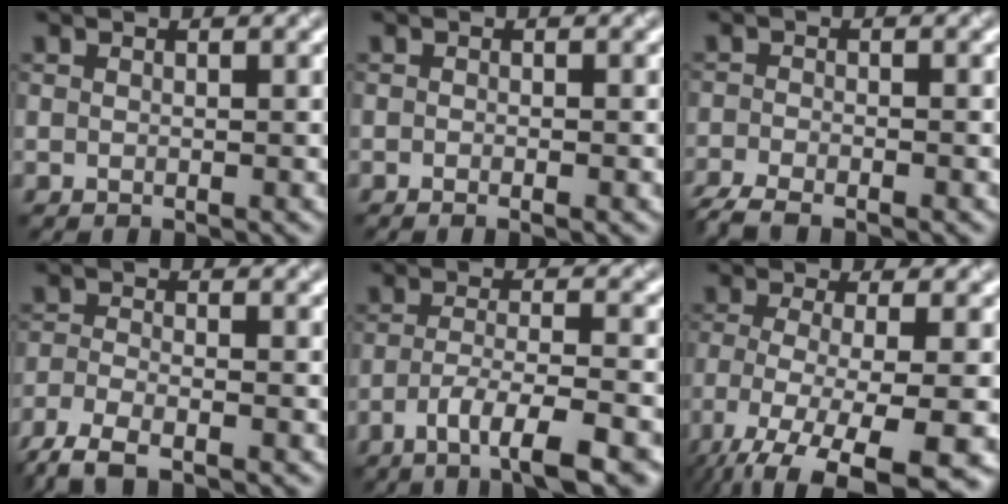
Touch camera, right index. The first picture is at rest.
{"total": 0.6, "force": [-0.4, -0.2, 0.4], "torque": [-0.005, -0.003, -0.006]}
{"total": 3.3, "force": [-2.8, 0.5, 1.6], "torque": [-0.036, -0.011, -0.065]}
{"total": 4.1, "force": [-3.4, 0.8, 2.1], "torque": [-0.047, -0.012, -0.077]}
{"total": 6.4, "force": [-3.9, 1.2, 5.0], "torque": [-0.081, 0.001, -0.066]}
{"total": 12.0, "force": [-7.8, 3.6, 8.3], "torque": [-0.166, -0.054, -0.110]}